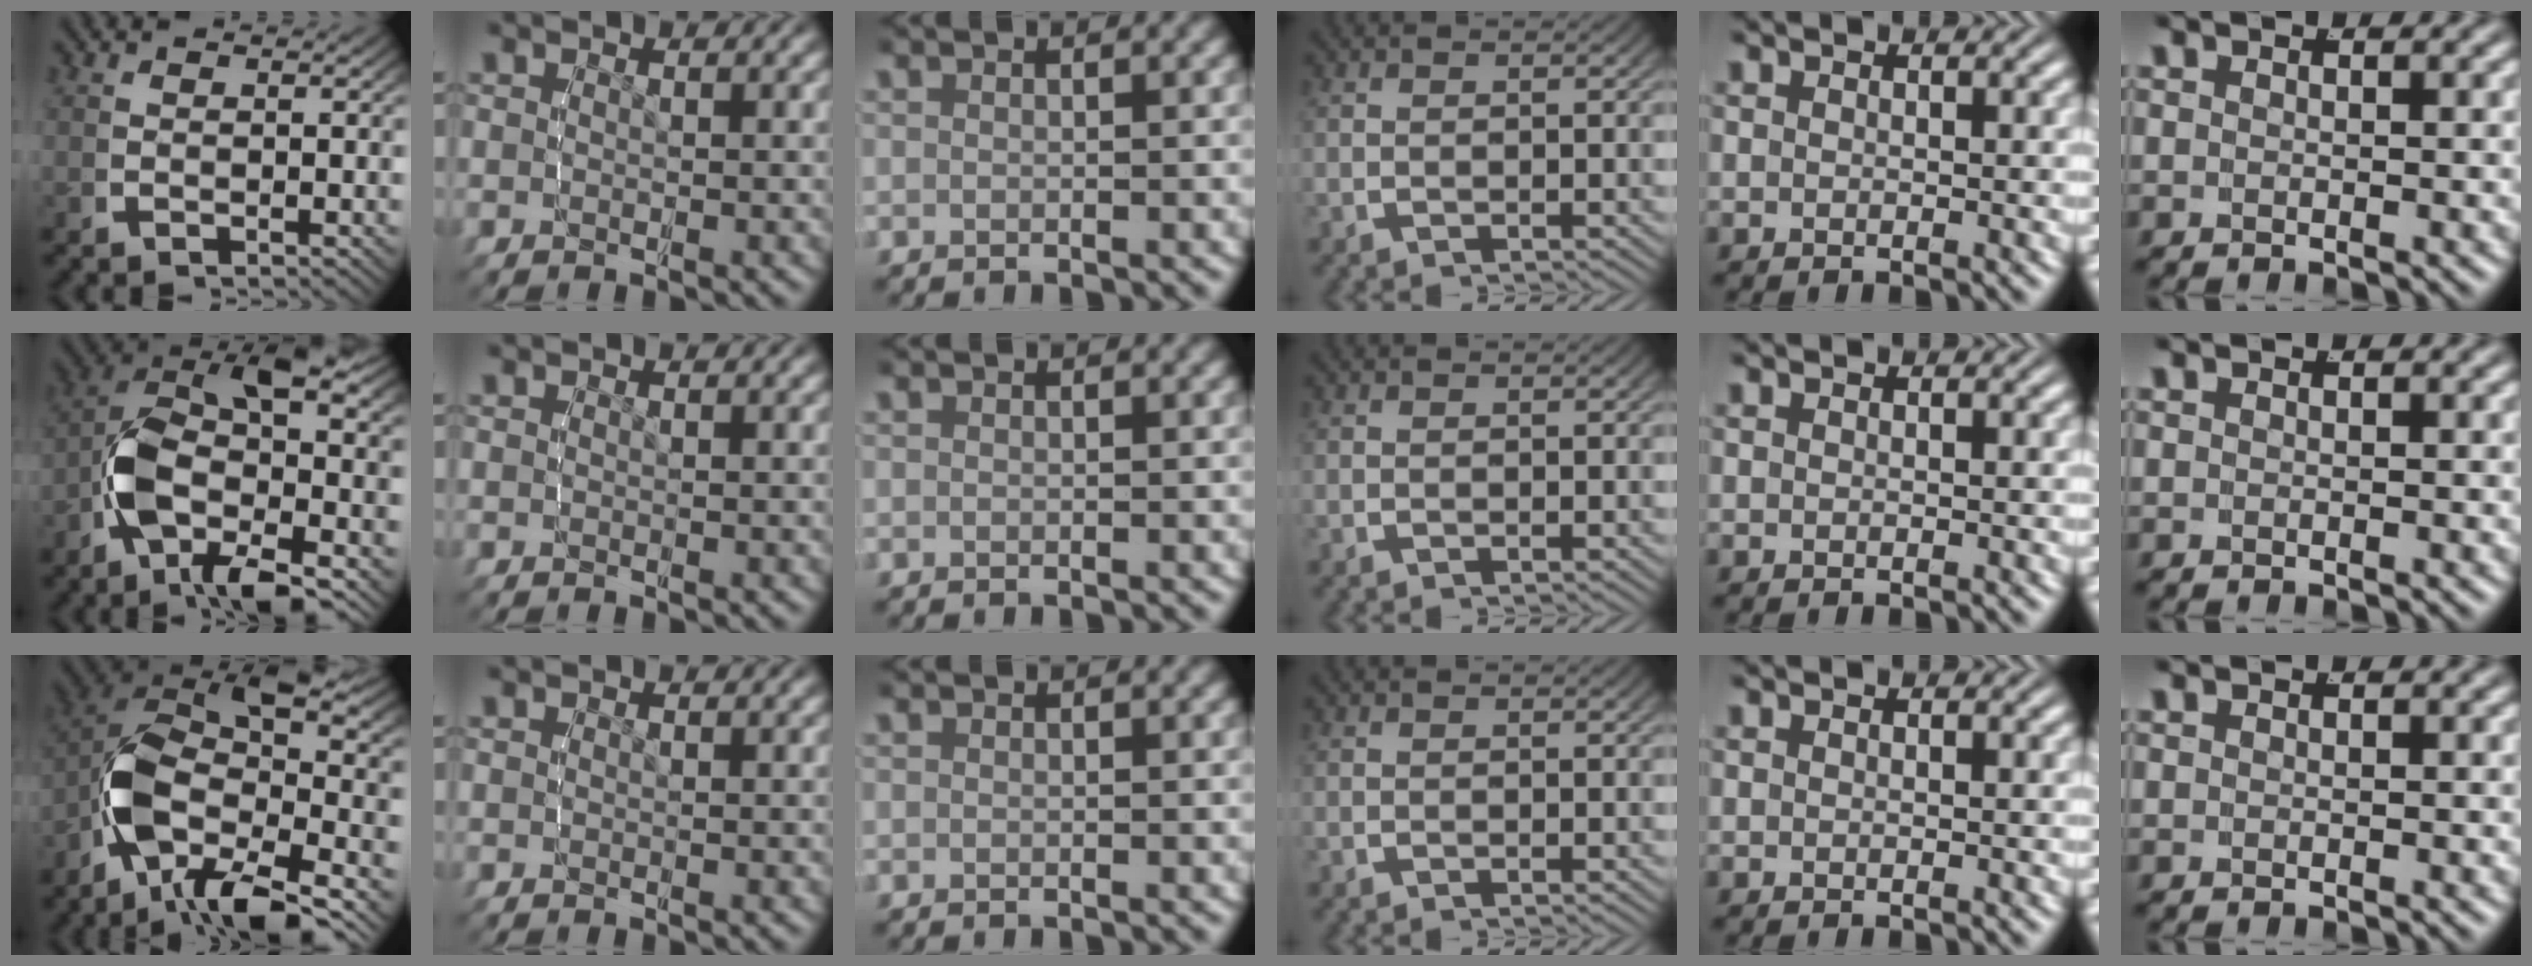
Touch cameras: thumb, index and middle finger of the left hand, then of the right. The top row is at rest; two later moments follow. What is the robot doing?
{"motion": "lift_and_place", "object": "glasses"}